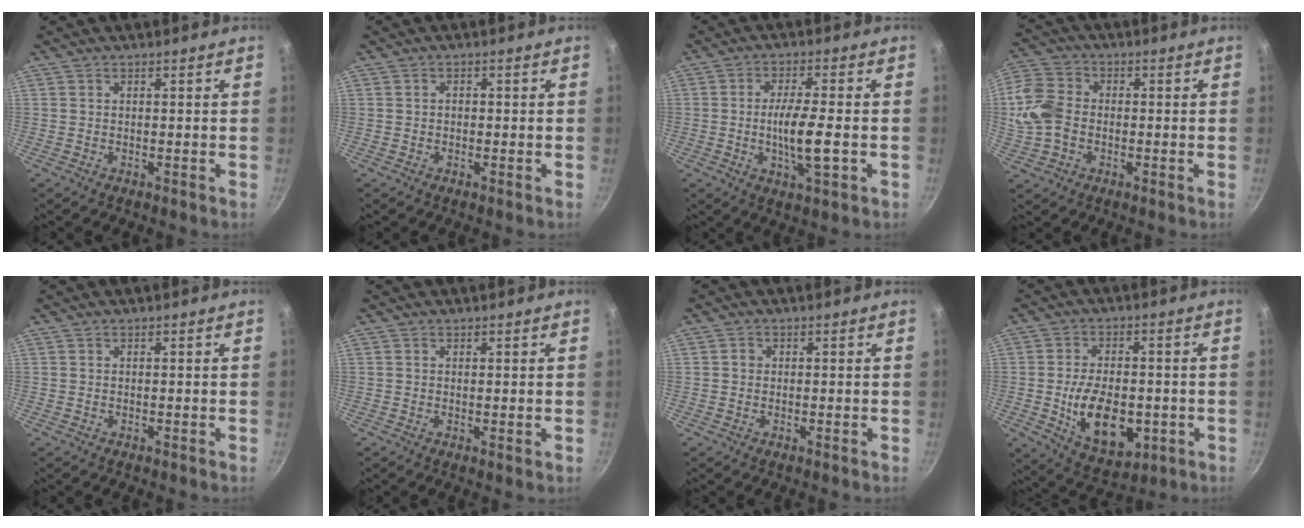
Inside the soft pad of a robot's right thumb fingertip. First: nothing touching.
{"total": 1.0, "force": [-0.2, 0.8, 0.5], "torque": [-0.007, 0.004, -0.004]}
{"total": 8.6, "force": [-1.6, 1.9, 8.2], "torque": [-0.149, 0.004, -0.031]}
{"total": 11.1, "force": [-1.3, 8.4, 7.0], "torque": [-0.134, 0.016, -0.037]}
{"total": 0.0}
{"total": 0.5, "force": [0.2, 0.1, 0.5], "torque": [-0.006, -0.009, 0.000]}
{"total": 1.0, "force": [0.0, 1.0, 0.3], "torque": [-0.003, 0.005, -0.002]}
{"total": 14.2, "force": [-2.9, 8.4, 11.1], "torque": [-0.162, -0.001, -0.033]}